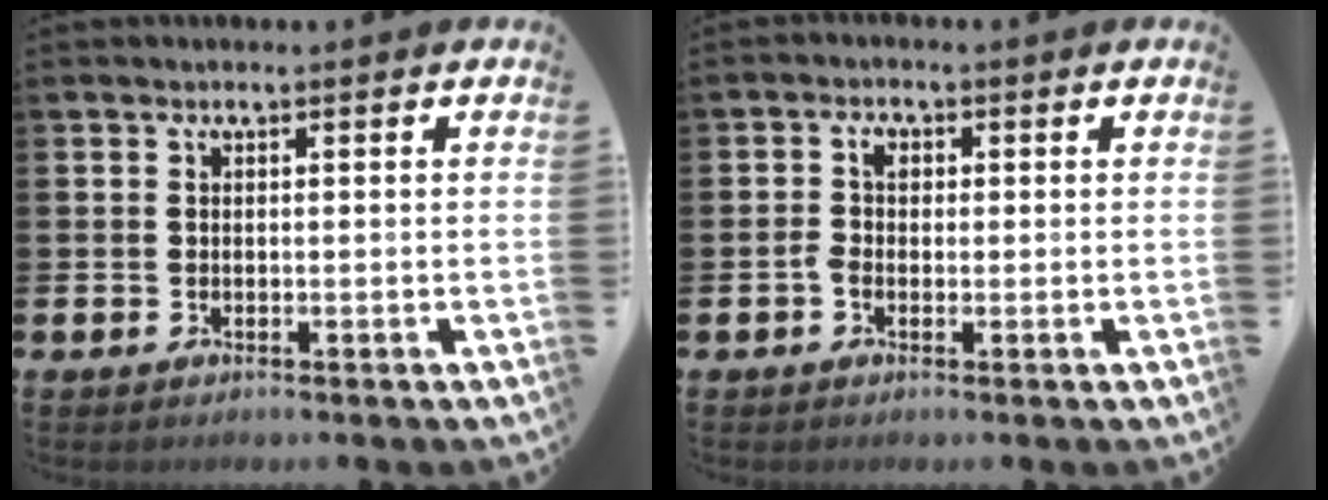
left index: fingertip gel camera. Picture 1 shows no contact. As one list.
[{"total": 2.3, "force": [-0.1, 1.6, 1.8], "torque": [-0.017, 0.002, -0.008]}]